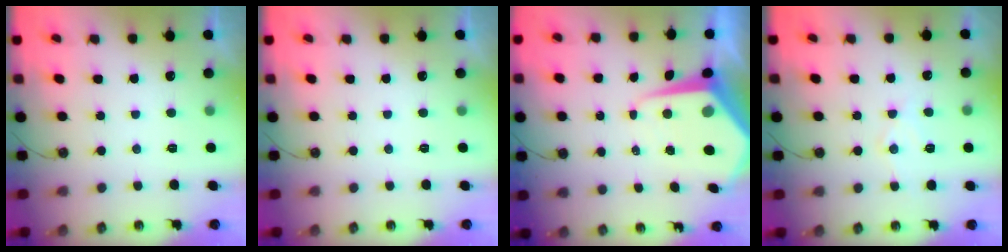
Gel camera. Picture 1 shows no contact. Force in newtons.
{"total": 0.0}
{"total": 9.5, "press": 9.4, "slide": 0.8}
{"total": 7.4, "press": 7.4, "slide": 0.4}